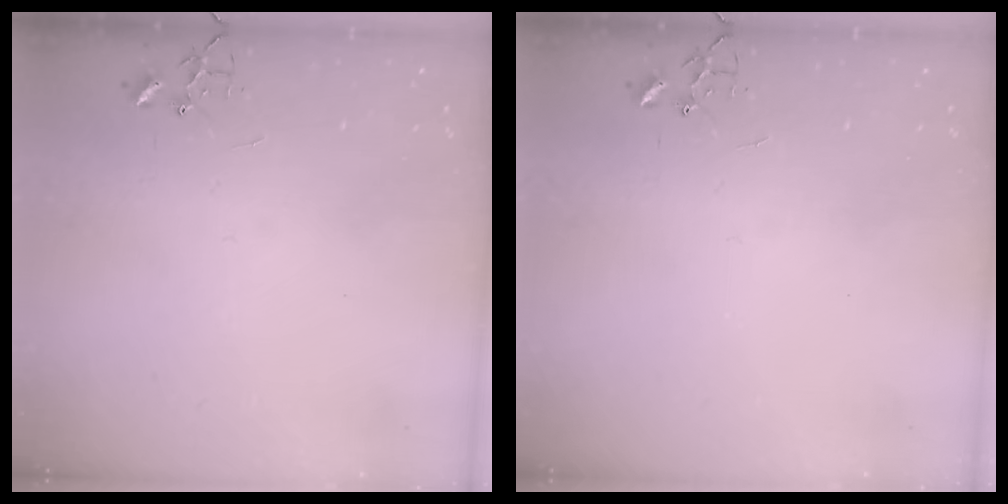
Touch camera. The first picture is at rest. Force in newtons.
{"total": 0.0}